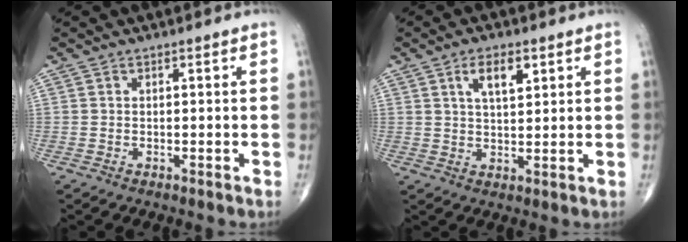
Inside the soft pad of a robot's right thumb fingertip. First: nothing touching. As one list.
[{"total": 5.7, "force": [2.7, 2.5, 4.4], "torque": [-0.063, -0.013, 0.045]}]